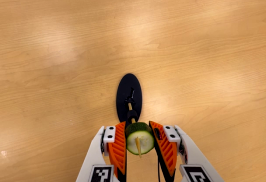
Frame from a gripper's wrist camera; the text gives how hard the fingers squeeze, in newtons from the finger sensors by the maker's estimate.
{"total": 10.4, "left": 9.7, "right": 11.0}